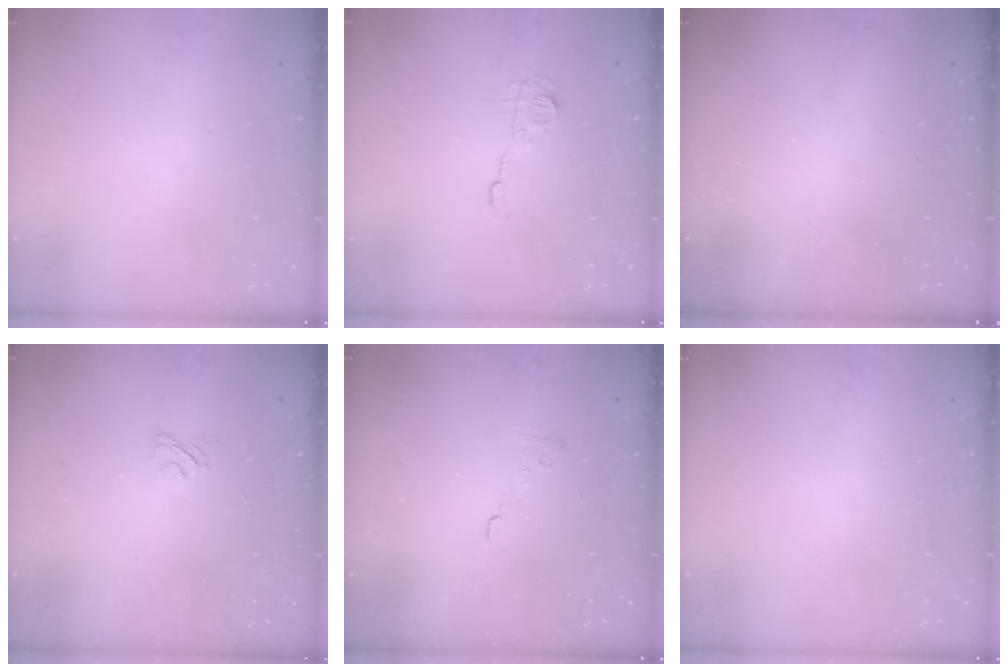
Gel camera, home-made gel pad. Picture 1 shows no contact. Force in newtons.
{"total": 6.5, "press": 6.5, "slide": 0.4}
{"total": 2.6, "press": 2.5, "slide": 0.8}
{"total": 2.9, "press": 2.6, "slide": 1.2}
{"total": 2.9, "press": 2.5, "slide": 1.4}
{"total": 0.0}